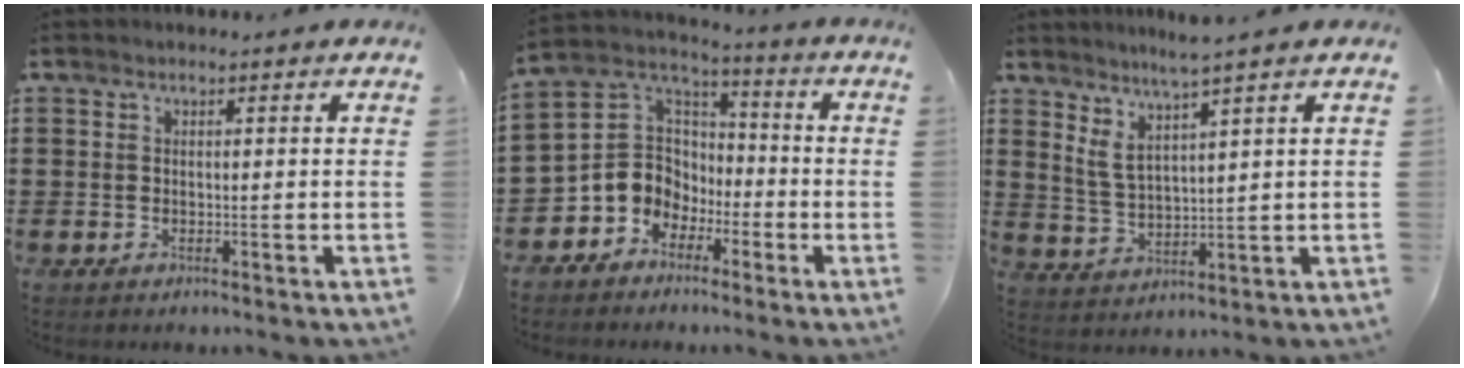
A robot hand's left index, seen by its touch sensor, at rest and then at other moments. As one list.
[{"total": 7.5, "force": [-2.7, 6.7, 1.9], "torque": [-0.072, 0.002, -0.055]}, {"total": 4.4, "force": [3.3, -0.1, 2.9], "torque": [-0.067, -0.017, 0.055]}]